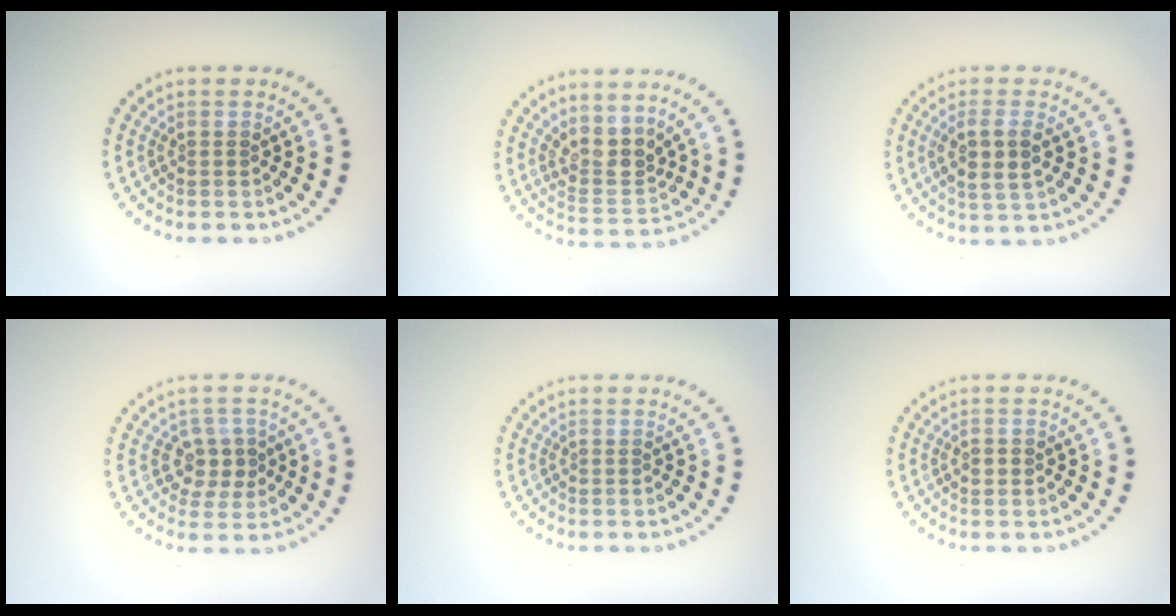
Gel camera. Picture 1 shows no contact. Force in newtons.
{"total": 3.1, "press": 2.5, "slide": 1.8}
{"total": 3.1, "press": 2.9, "slide": 1.2}
{"total": 2.9, "press": 2.7, "slide": 1.0}
{"total": 0.0}
{"total": 1.2, "press": 1.2, "slide": 0.0}